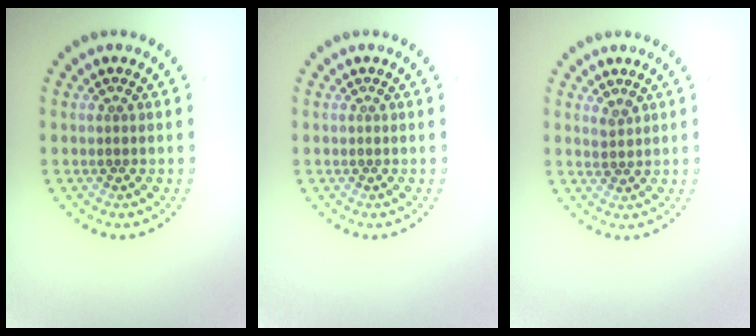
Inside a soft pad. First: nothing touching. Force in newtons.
{"total": 0.0}
{"total": 1.1, "press": 0.8, "slide": 0.8}